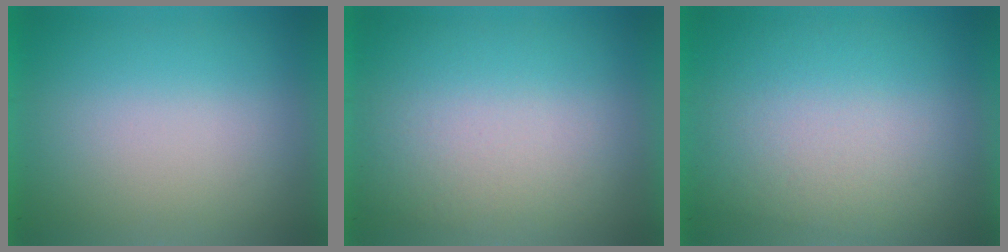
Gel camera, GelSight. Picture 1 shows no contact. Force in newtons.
{"total": 1.4}
{"total": 2.6}